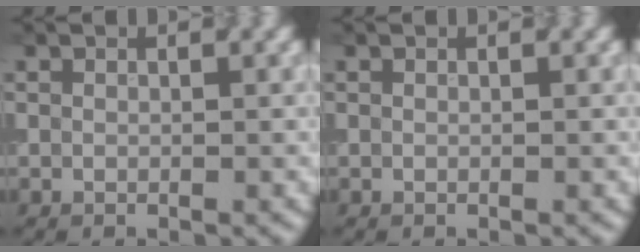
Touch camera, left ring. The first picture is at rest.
{"total": 0.0}